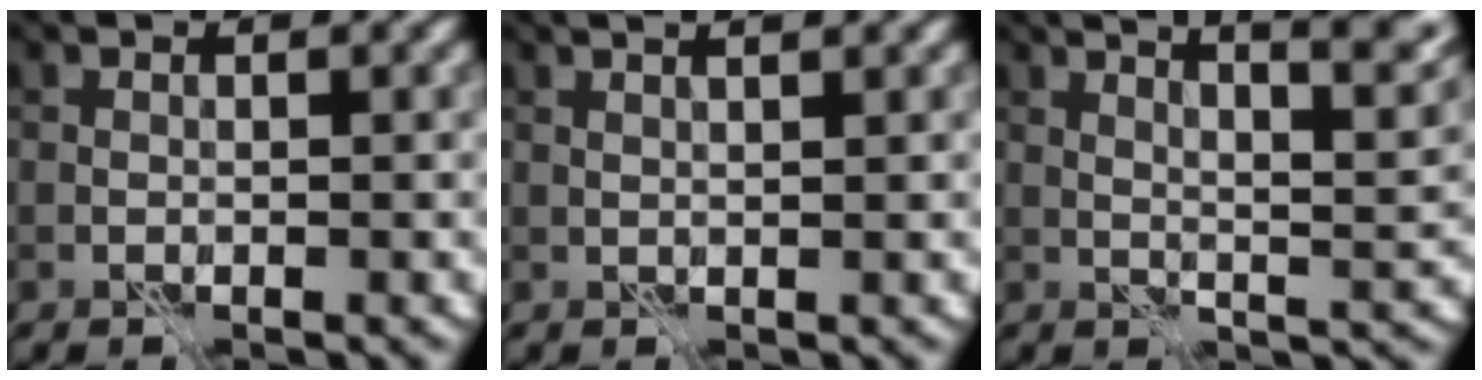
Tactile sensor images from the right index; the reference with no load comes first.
{"total": 3.9, "force": [2.4, 1.4, 2.7], "torque": [-0.025, 0.033, 0.006]}
{"total": 10.4, "force": [6.6, 2.5, 7.6], "torque": [-0.077, 0.029, 0.066]}